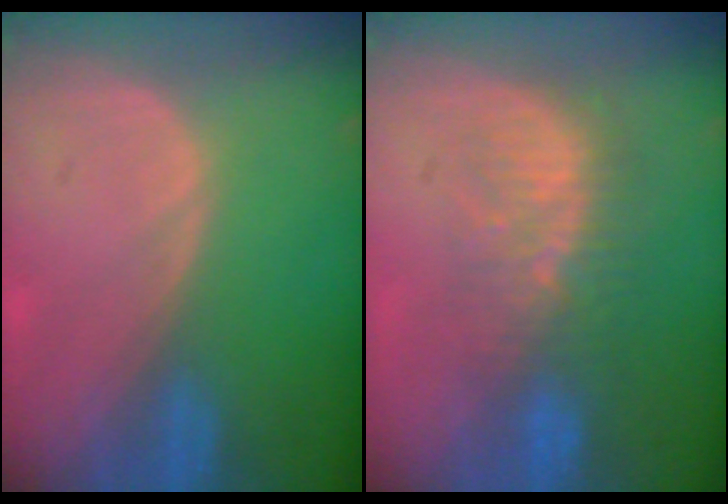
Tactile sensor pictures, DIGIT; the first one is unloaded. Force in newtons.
{"total": 8.1, "press": 7.6, "slide": 2.6}